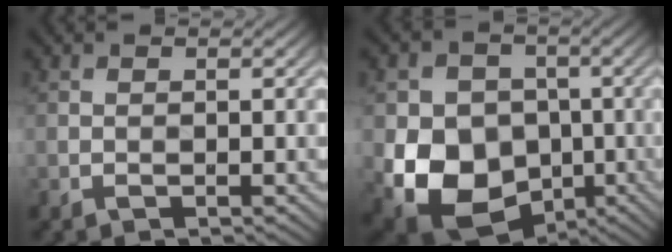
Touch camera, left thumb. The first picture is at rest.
{"total": 14.6, "force": [-2.9, 12.5, 6.8], "torque": [-0.157, -0.045, -0.054]}